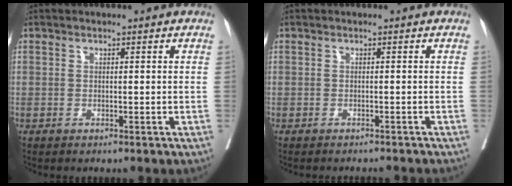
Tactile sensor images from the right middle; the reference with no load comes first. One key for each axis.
{"total": 5.8, "fx": -5.5, "fy": 0.4, "fz": 1.6, "tx": -0.018, "ty": -0.013, "tz": -0.060}